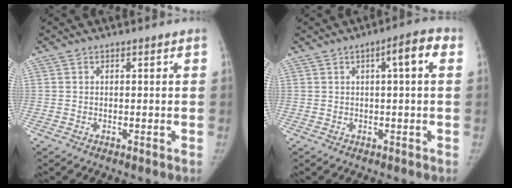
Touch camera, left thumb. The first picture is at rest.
{"total": 5.0, "force": [1.2, 0.8, 4.8], "torque": [-0.064, 0.014, 0.010]}